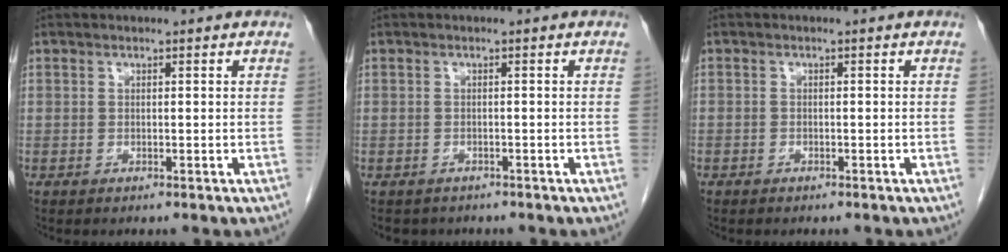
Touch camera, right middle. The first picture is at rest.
{"total": 2.8, "force": [-2.4, 1.5, 0.3], "torque": [-0.014, -0.001, -0.031]}
{"total": 0.7, "force": [-0.6, 0.5, 0.1], "torque": [-0.005, 0.003, -0.011]}